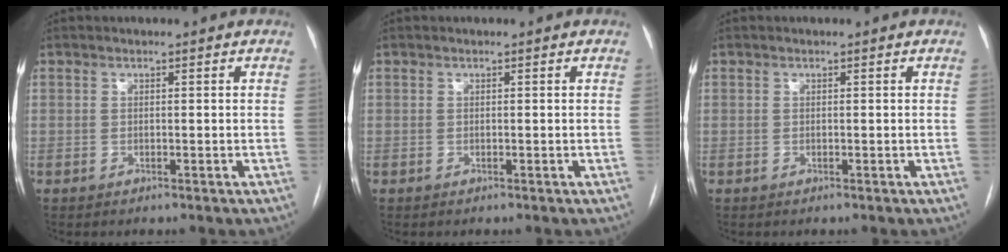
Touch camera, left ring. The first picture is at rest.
{"total": 0.0}
{"total": 0.0}